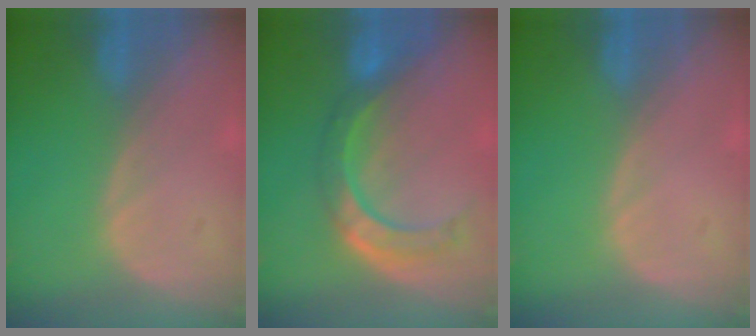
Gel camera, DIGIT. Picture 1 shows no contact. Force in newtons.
{"total": 8.2, "press": 7.2, "slide": 3.8}
{"total": 0.0}